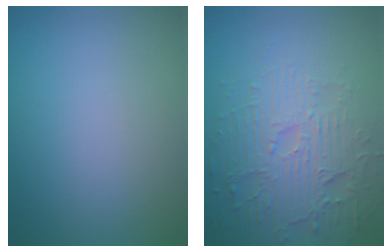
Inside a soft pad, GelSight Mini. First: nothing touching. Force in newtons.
{"total": 4.6, "press": 4.1, "slide": 1.9}